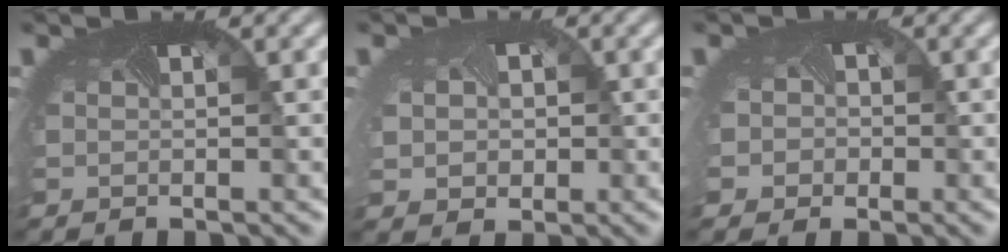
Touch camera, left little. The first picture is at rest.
{"total": 3.1, "force": [0.2, 2.7, 1.5], "torque": [-0.035, -0.007, 0.009]}
{"total": 3.1, "force": [-0.6, 2.9, 1.1], "torque": [-0.013, -0.005, -0.022]}